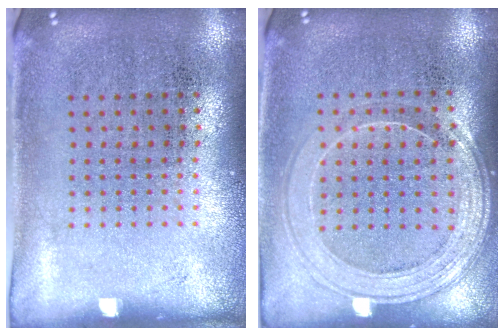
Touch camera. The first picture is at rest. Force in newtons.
{"total": 1.6, "press": 1.5, "slide": 0.6}